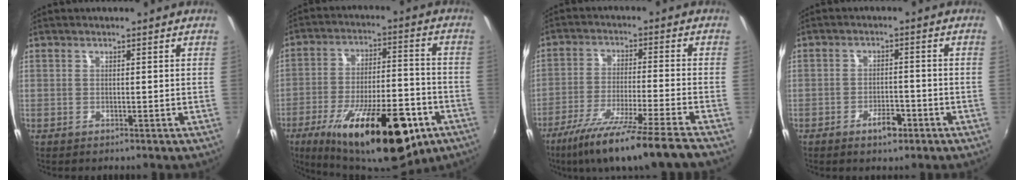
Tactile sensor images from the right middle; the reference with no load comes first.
{"total": 24.8, "force": [-13.8, 9.2, 18.5], "torque": [-0.306, -0.028, -0.201]}
{"total": 16.0, "force": [-12.9, -1.5, 9.4], "torque": [-0.179, -0.048, -0.212]}
{"total": 4.0, "force": [-2.6, 1.8, 2.4], "torque": [-0.048, -0.004, -0.040]}